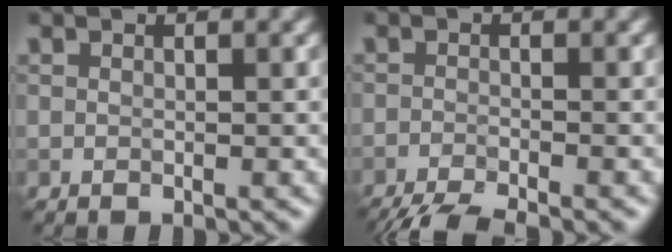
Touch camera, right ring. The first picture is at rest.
{"total": 6.4, "force": [-5.5, 1.0, 3.0], "torque": [-0.052, -0.024, -0.092]}